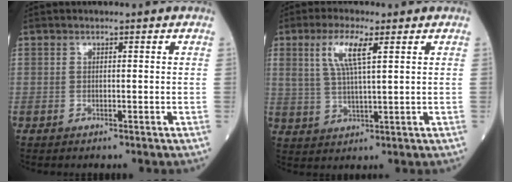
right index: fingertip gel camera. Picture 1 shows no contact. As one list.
[{"total": 6.5, "force": [2.7, 0.9, 5.9], "torque": [-0.124, 0.006, 0.055]}]